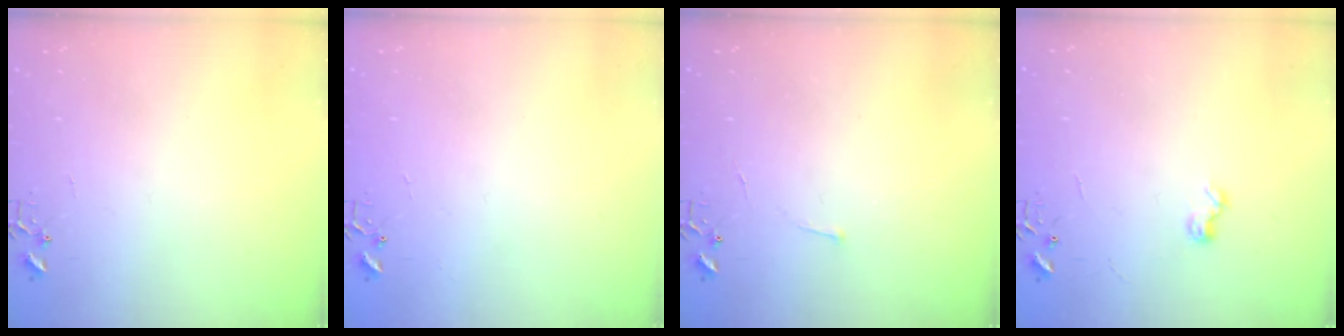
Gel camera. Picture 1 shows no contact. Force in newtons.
{"total": 1.4, "press": 1.4, "slide": 0.2}
{"total": 2.9, "press": 2.9, "slide": 0.4}
{"total": 6.5, "press": 6.4, "slide": 0.6}